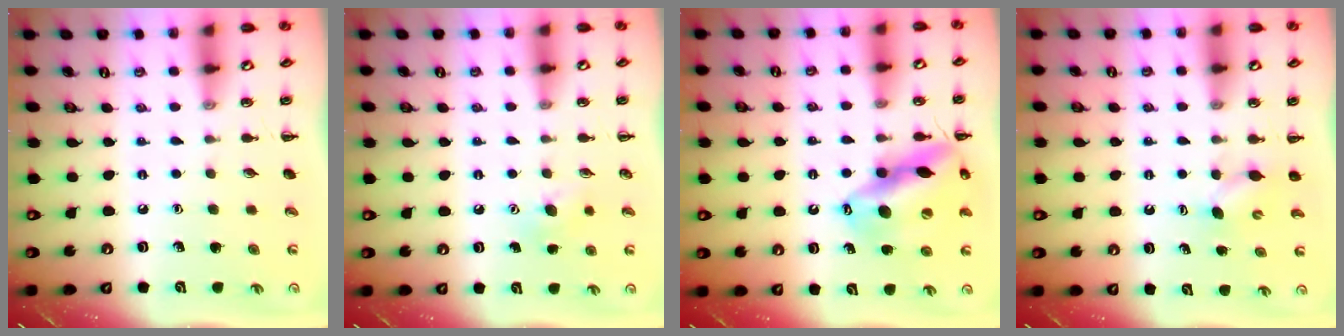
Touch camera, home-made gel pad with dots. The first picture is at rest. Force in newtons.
{"total": 5.1, "press": 4.9, "slide": 1.4}
{"total": 16.8, "press": 16.6, "slide": 2.8}
{"total": 3.5, "press": 3.4, "slide": 1.0}